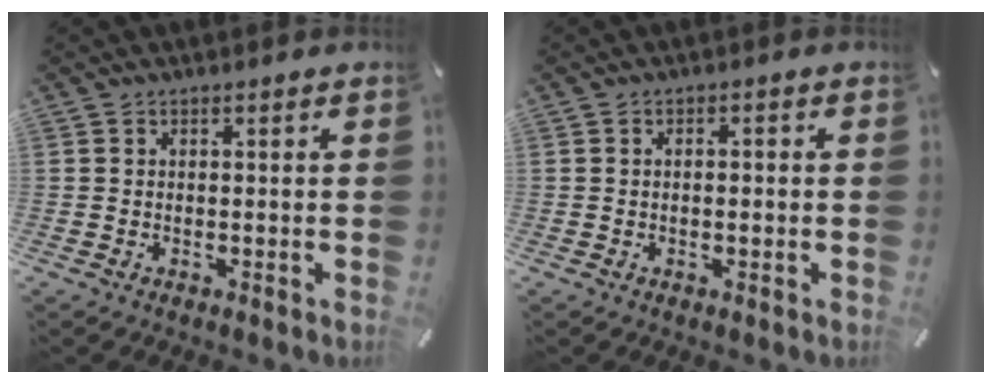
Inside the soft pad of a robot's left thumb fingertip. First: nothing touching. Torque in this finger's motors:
{"motor_torque": [0.00, -0.26, -0.10, 0.16, -0.03]}